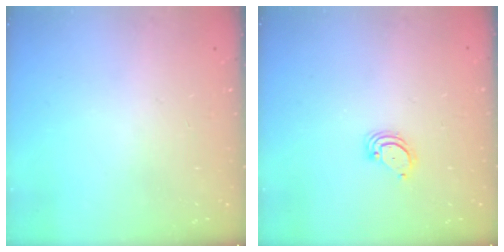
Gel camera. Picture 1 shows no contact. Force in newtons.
{"total": 3.4, "press": 3.3, "slide": 0.3}